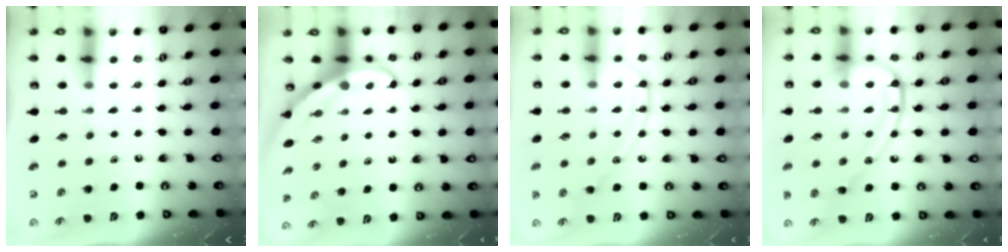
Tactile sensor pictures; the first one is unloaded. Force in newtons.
{"total": 4.7, "press": 4.7, "slide": 0.6}
{"total": 9.9, "press": 9.9, "slide": 0.2}
{"total": 16.6, "press": 16.5, "slide": 1.2}